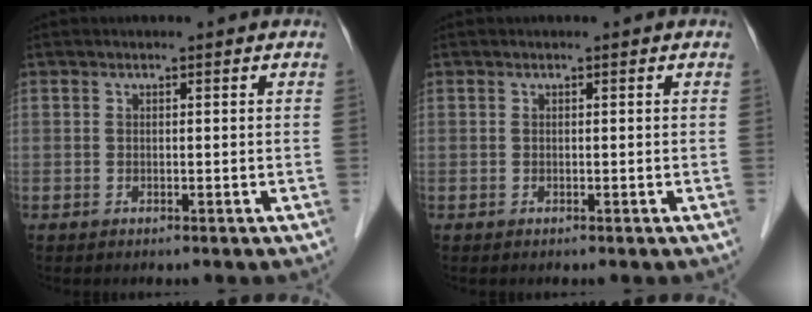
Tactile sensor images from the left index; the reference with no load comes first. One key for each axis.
{"total": 0.0}